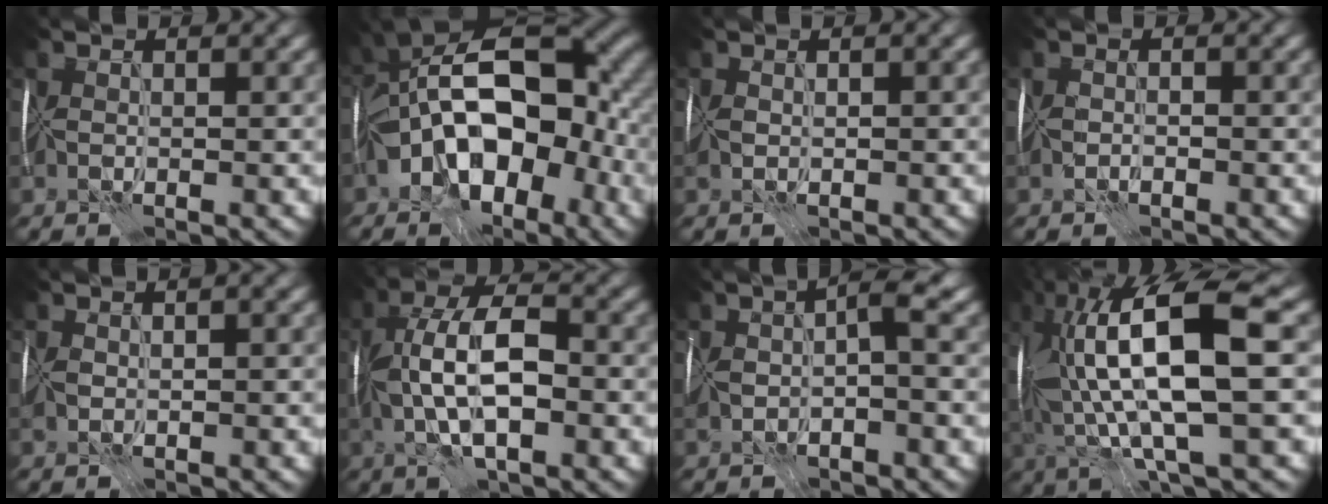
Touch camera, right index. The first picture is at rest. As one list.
[{"total": 14.5, "force": [-3.4, 8.0, 11.7], "torque": [-0.161, 0.023, -0.073]}, {"total": 1.9, "force": [-0.3, 1.1, 1.6], "torque": [-0.030, 0.001, -0.007]}, {"total": 0.8, "force": [-0.6, 0.3, 0.5], "torque": [-0.010, 0.006, -0.015]}, {"total": 2.3, "force": [0.2, 1.1, 2.0], "torque": [-0.036, 0.007, 0.002]}, {"total": 8.3, "force": [-0.6, 3.5, 7.5], "torque": [-0.140, 0.024, -0.021]}, {"total": 3.7, "force": [-0.7, 1.3, 3.4], "torque": [-0.066, 0.009, -0.024]}, {"total": 15.5, "force": [2.0, 4.6, 14.7], "torque": [-0.287, 0.019, 0.046]}]